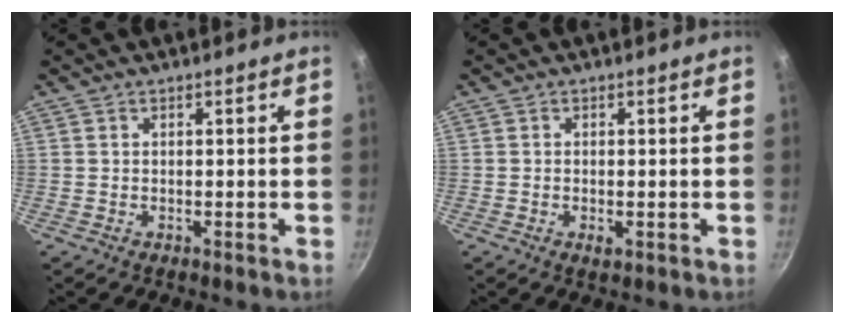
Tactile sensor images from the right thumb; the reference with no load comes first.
{"total": 1.5, "force": [-0.4, 0.7, 1.3], "torque": [-0.023, -0.002, -0.006]}